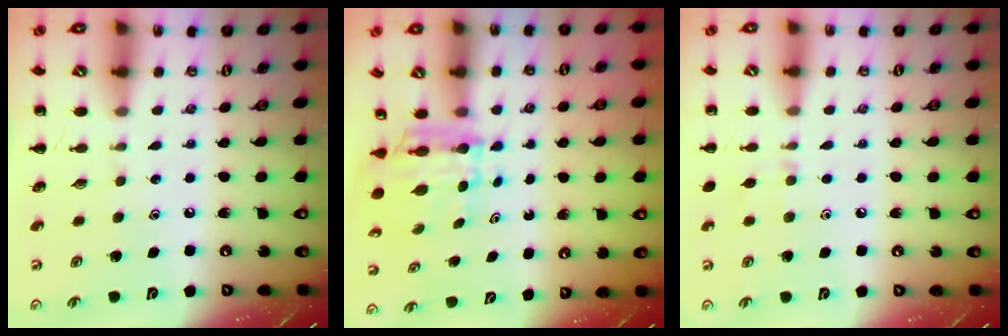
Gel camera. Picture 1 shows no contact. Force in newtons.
{"total": 6.7, "press": 6.6, "slide": 1.0}
{"total": 5.4, "press": 5.1, "slide": 1.8}